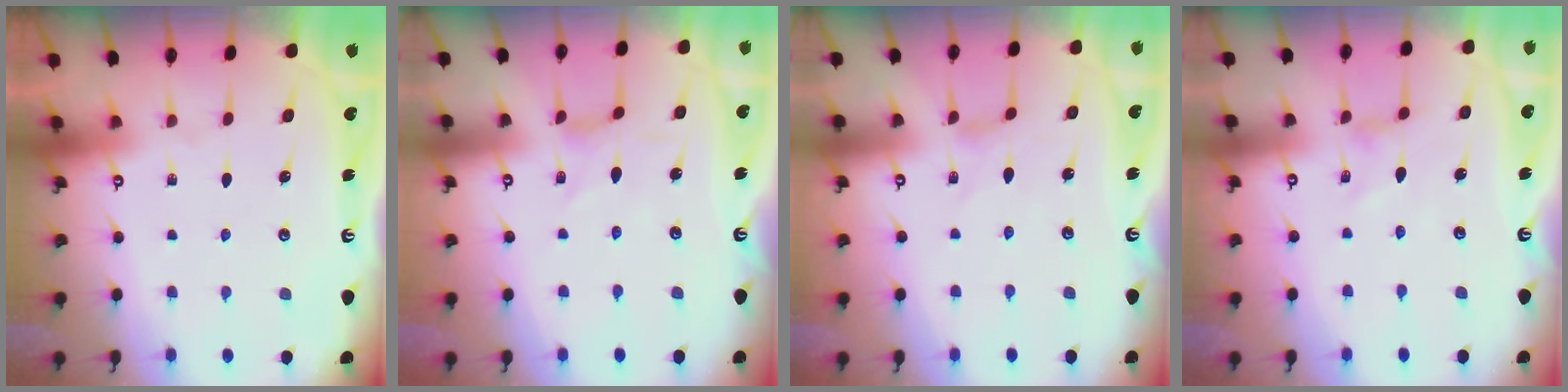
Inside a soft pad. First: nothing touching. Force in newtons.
{"total": 1.2, "press": 1.1, "slide": 0.2}
{"total": 0.0}
{"total": 1.0, "press": 1.0, "slide": 0.3}